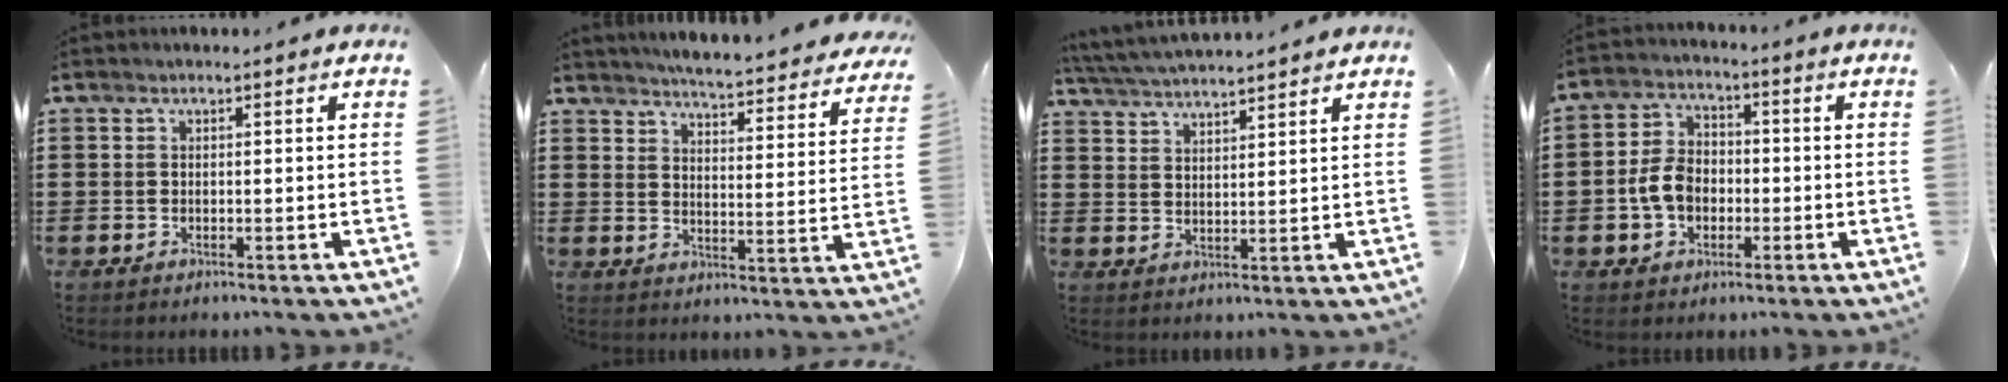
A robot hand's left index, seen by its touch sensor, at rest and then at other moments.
{"total": 4.6, "force": [4.5, -0.6, 0.9], "torque": [-0.032, -0.042, 0.074]}
{"total": 4.2, "force": [4.1, -0.4, 0.5], "torque": [-0.026, -0.017, 0.073]}
{"total": 6.5, "force": [-1.4, 4.7, 4.2], "torque": [-0.101, 0.009, -0.033]}